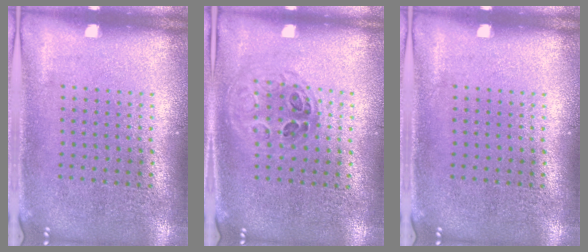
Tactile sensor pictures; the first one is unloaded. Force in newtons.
{"total": 1.1, "press": 1.0, "slide": 0.4}
{"total": 0.0}